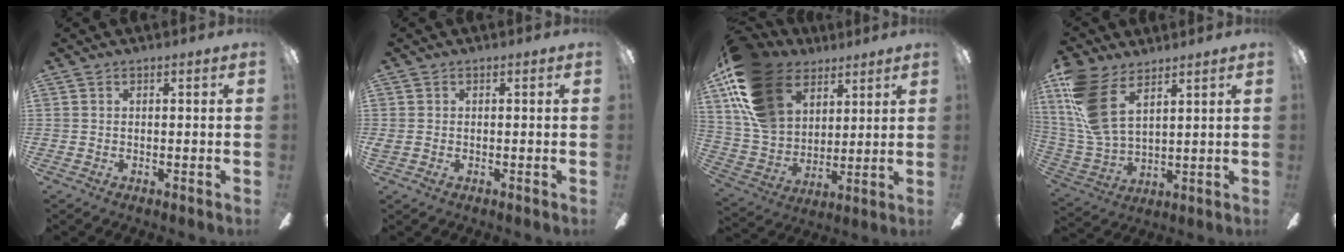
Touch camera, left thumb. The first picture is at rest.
{"total": 1.0, "force": [-0.4, 0.6, 0.6], "torque": [-0.013, 0.000, -0.006]}
{"total": 20.1, "force": [10.6, 13.4, 10.6], "torque": [-0.242, -0.034, 0.203]}
{"total": 14.7, "force": [8.0, 7.2, 10.0], "torque": [-0.237, -0.030, 0.149]}